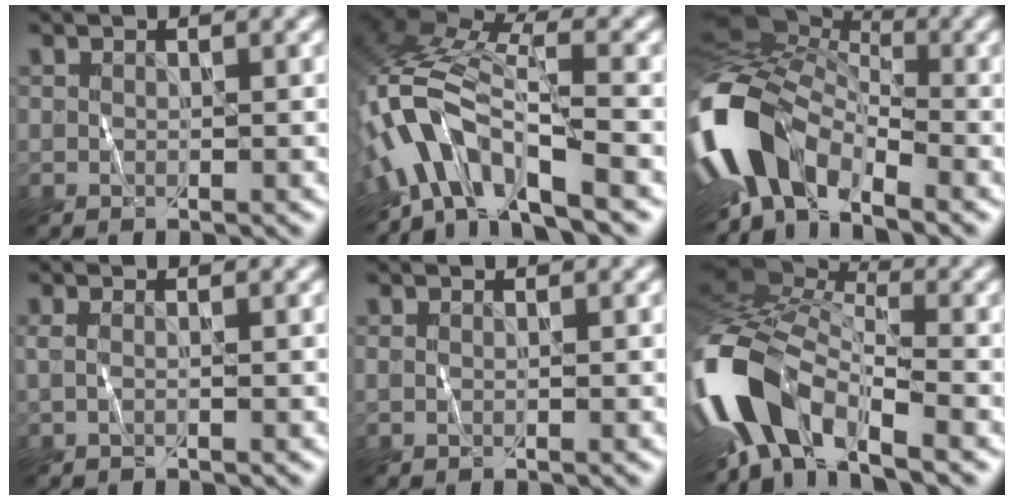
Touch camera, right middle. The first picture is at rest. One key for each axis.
{"total": 9.3, "fx": -5.1, "fy": 2.7, "fz": 7.3, "tx": -0.133, "ty": 0.013, "tz": -0.104}
{"total": 11.0, "fx": -4.3, "fy": 6.2, "fz": 8.0, "tx": -0.163, "ty": -0.007, "tz": -0.089}
{"total": 0.7, "fx": -0.1, "fy": 0.1, "fz": 0.7, "tx": -0.019, "ty": -0.001, "tz": -0.005}
{"total": 0.0}
{"total": 11.7, "fx": -6.1, "fy": 4.9, "fz": 8.7, "tx": -0.174, "ty": 0.001, "tz": -0.121}